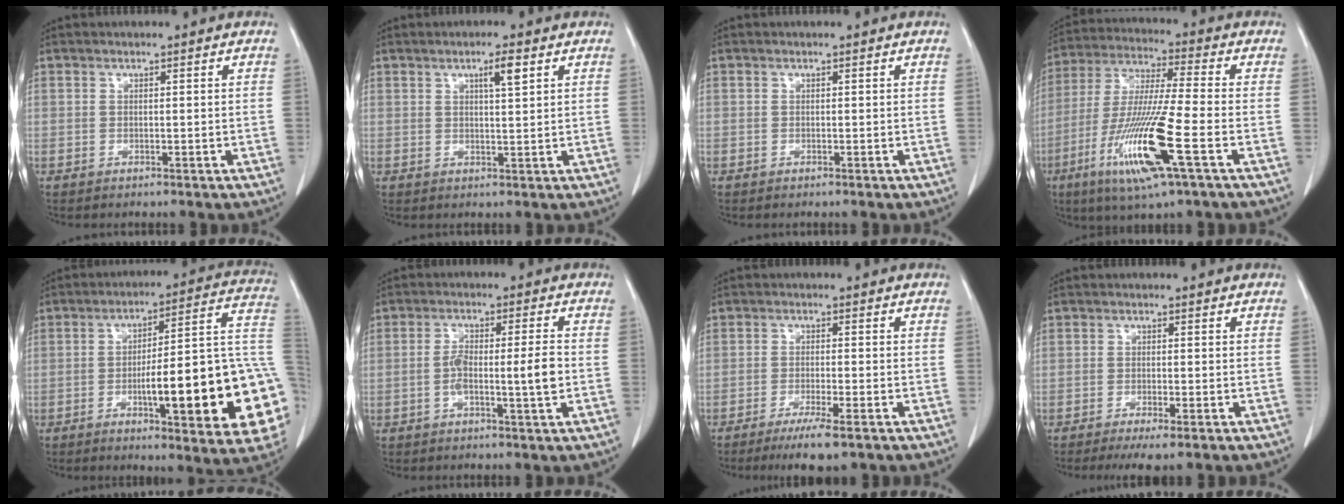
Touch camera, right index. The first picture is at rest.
{"total": 3.1, "force": [1.5, 0.2, 2.7], "torque": [-0.046, 0.000, 0.025]}
{"total": 0.0}
{"total": 16.0, "force": [-6.2, 0.2, 14.8], "torque": [-0.305, -0.026, -0.117]}
{"total": 24.1, "force": [-5.2, 3.6, 23.2], "torque": [-0.223, 0.018, -0.067]}
{"total": 6.4, "force": [-1.2, 0.5, 6.2], "torque": [-0.115, 0.008, -0.021]}
{"total": 6.3, "force": [-4.2, 0.2, 4.6], "torque": [-0.076, -0.016, -0.068]}
{"total": 4.2, "force": [-2.9, 0.2, 3.0], "torque": [-0.046, -0.011, -0.044]}